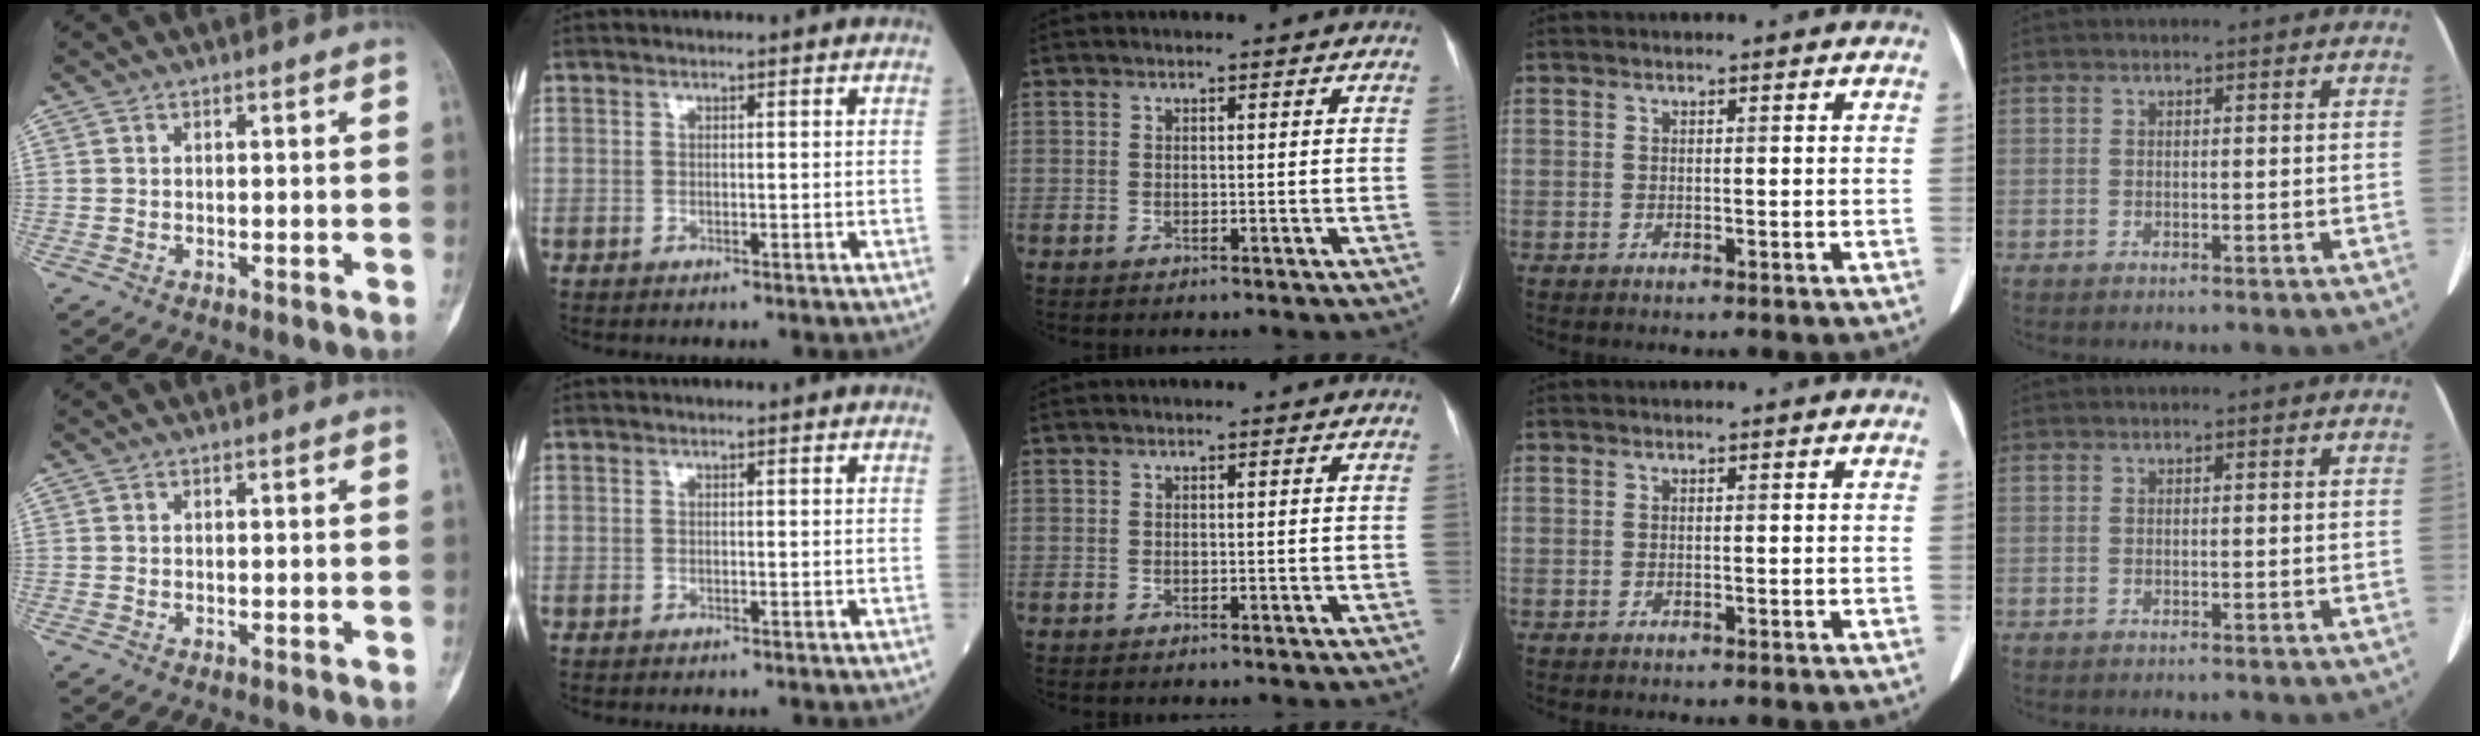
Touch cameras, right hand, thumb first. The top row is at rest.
{}